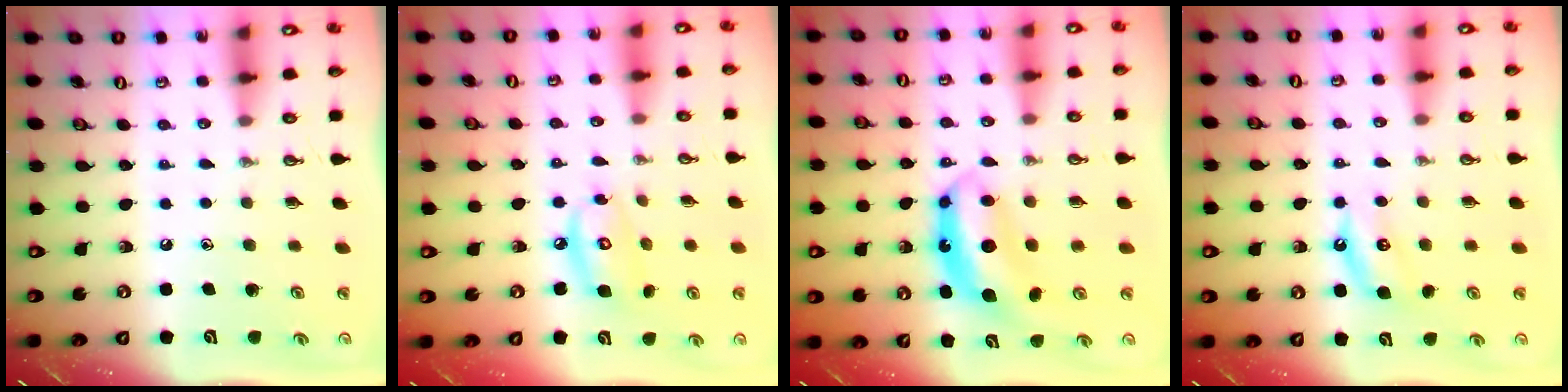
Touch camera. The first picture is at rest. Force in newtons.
{"total": 9.4, "press": 9.4, "slide": 0.8}
{"total": 8.0, "press": 8.0, "slide": 0.5}
{"total": 5.0, "press": 4.9, "slide": 1.0}